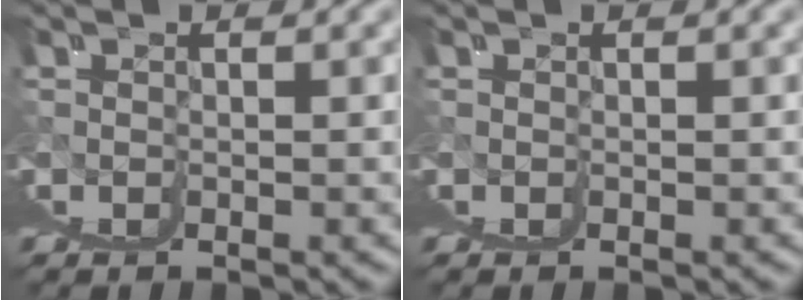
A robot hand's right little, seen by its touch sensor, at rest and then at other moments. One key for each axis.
{"total": 0.0}